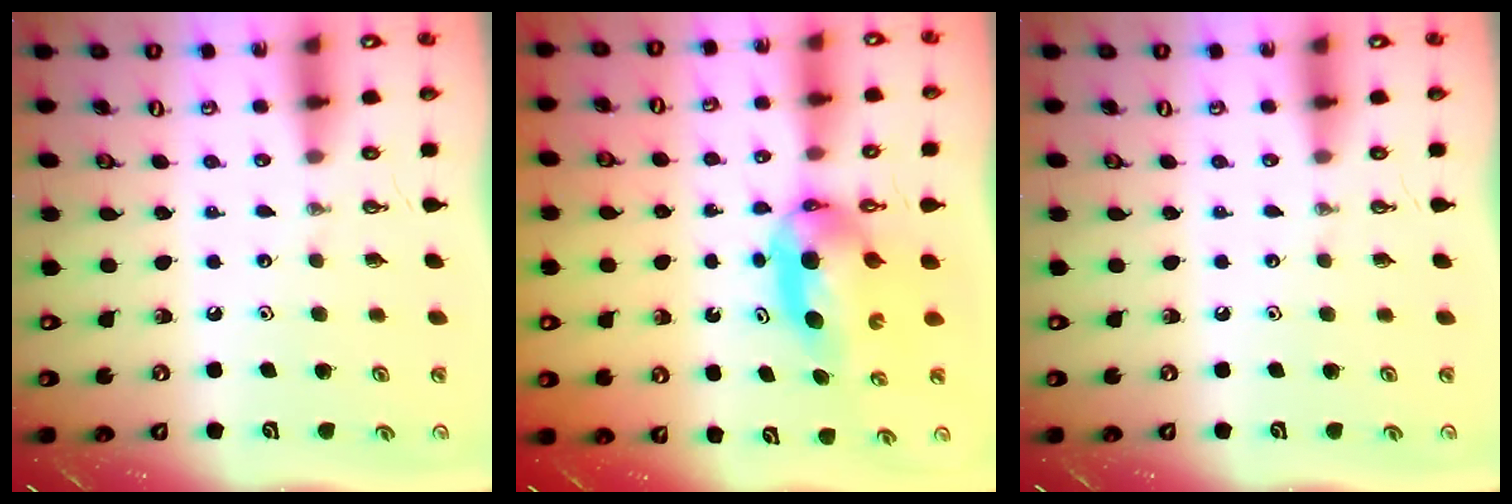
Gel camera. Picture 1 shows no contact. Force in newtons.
{"total": 6.4, "press": 6.0, "slide": 2.4}
{"total": 0.0}